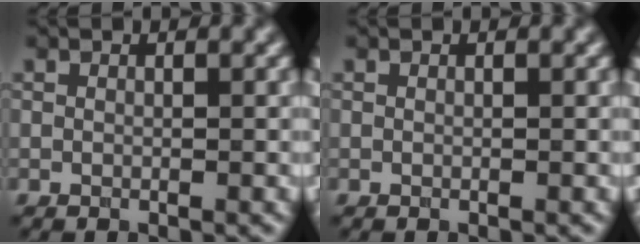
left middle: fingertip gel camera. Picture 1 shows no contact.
{"total": 0.0}